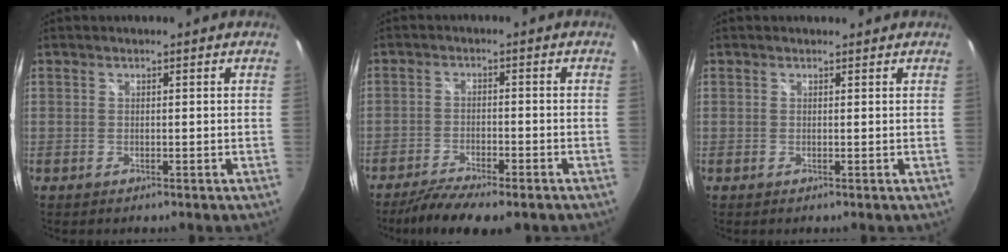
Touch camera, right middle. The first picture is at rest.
{"total": 9.3, "force": [-7.2, 2.1, 5.4], "torque": [-0.122, -0.026, -0.121]}
{"total": 0.8, "force": [0.8, 0.2, -0.1], "torque": [-0.001, 0.001, 0.012]}